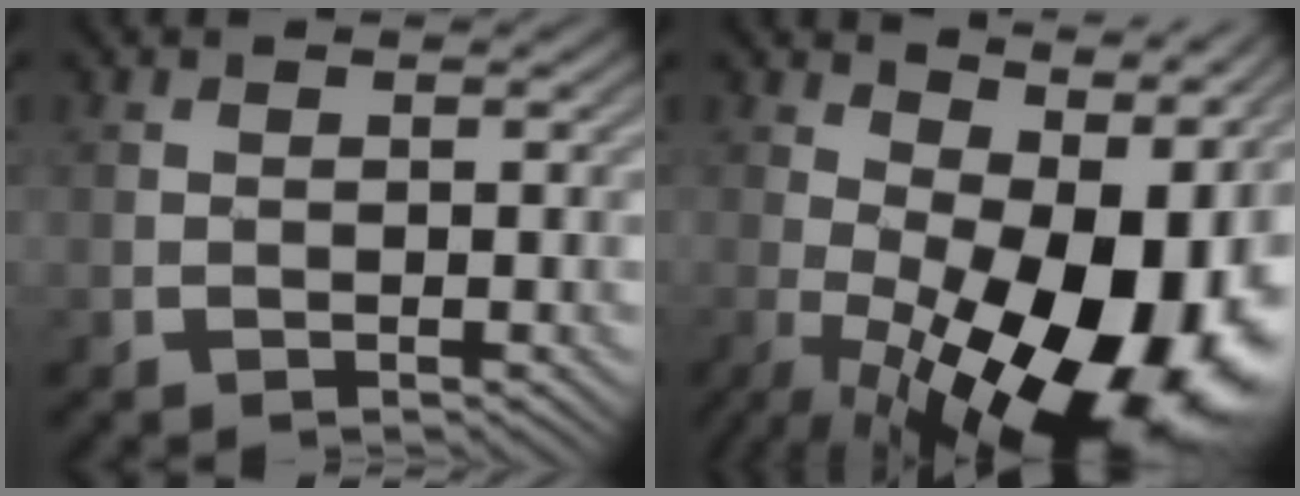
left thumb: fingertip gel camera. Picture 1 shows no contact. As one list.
[{"total": 18.5, "force": [-1.1, 9.1, 16.0], "torque": [-0.206, -0.019, 0.009]}]